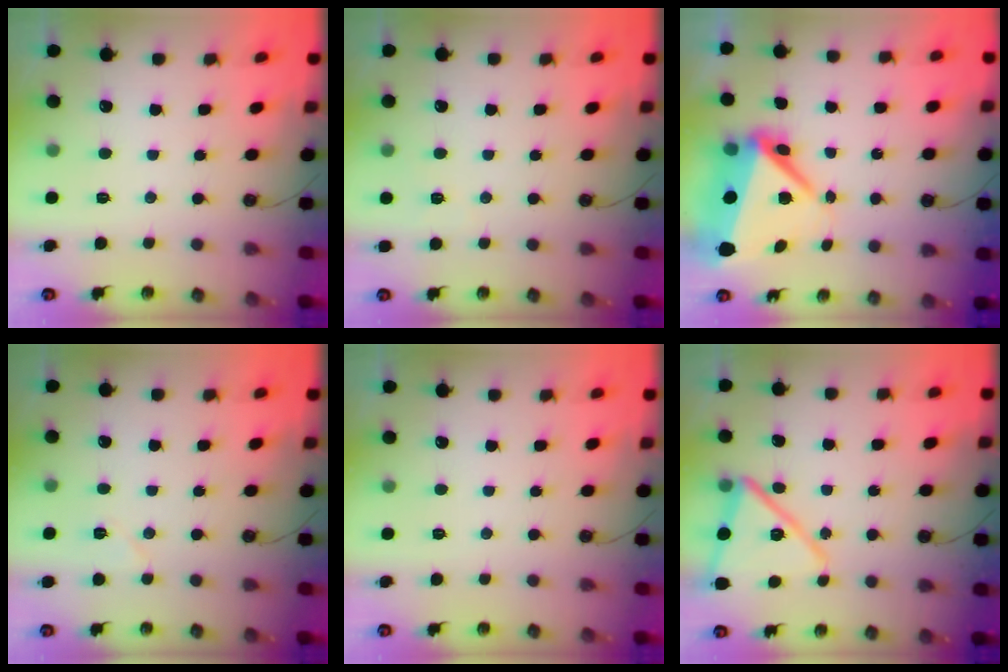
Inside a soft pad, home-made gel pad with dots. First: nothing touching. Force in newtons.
{"total": 2.8, "press": 2.8, "slide": 0.3}
{"total": 11.2, "press": 11.1, "slide": 1.2}
{"total": 5.4, "press": 5.0, "slide": 2.0}
{"total": 0.0}
{"total": 15.0, "press": 14.9, "slide": 1.3}